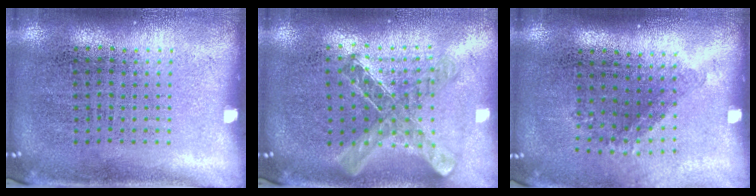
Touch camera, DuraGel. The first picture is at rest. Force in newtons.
{"total": 1.1, "press": 1.1, "slide": 0.2}
{"total": 1.3, "press": 0.8, "slide": 0.9}